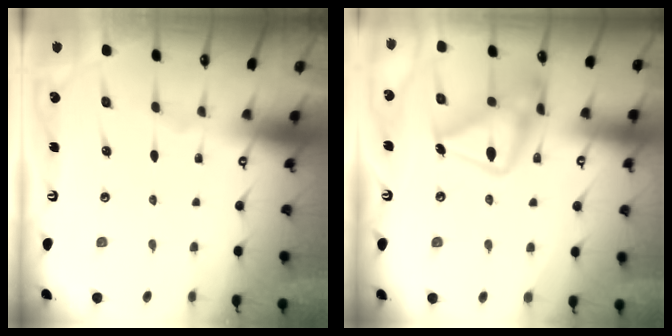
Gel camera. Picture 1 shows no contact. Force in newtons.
{"total": 18.6, "press": 18.6, "slide": 1.3}